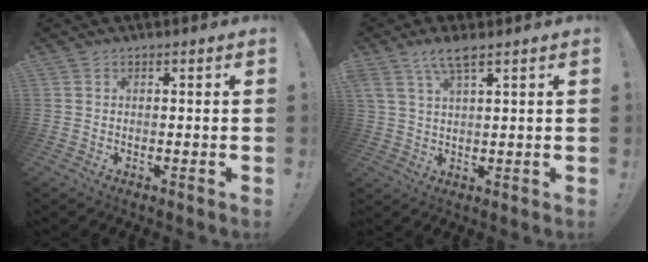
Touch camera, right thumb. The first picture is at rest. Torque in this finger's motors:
{"motor_torque": [1.20, 1.27, 0.79, 0.47, 0.09]}